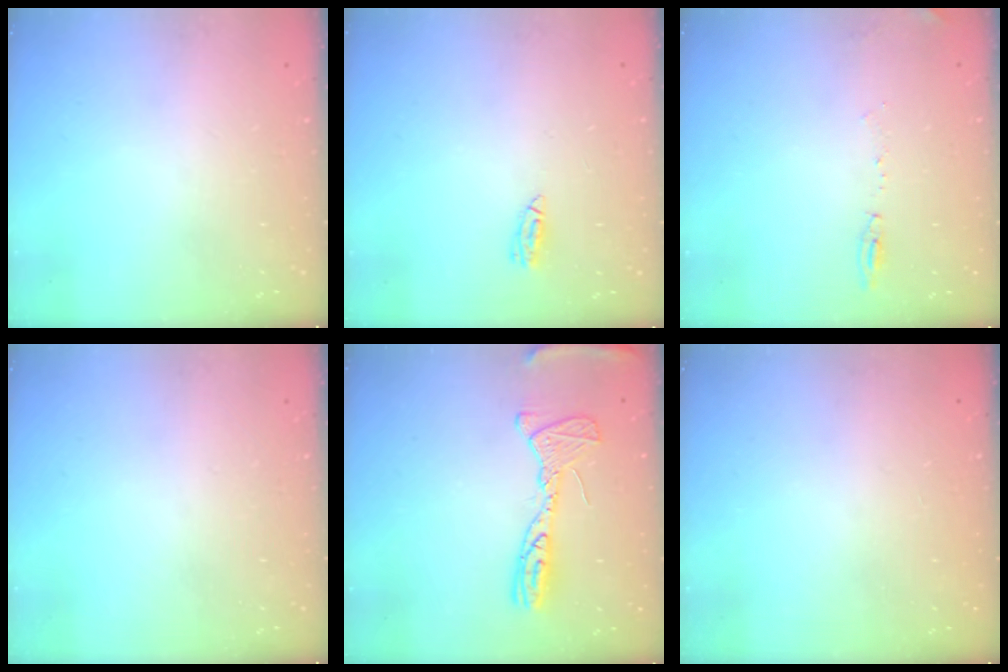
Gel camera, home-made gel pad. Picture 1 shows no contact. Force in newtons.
{"total": 4.8, "press": 4.8, "slide": 0.1}
{"total": 6.3, "press": 5.7, "slide": 2.6}
{"total": 0.0}
{"total": 13.2, "press": 13.2, "slide": 1.3}
{"total": 0.0}